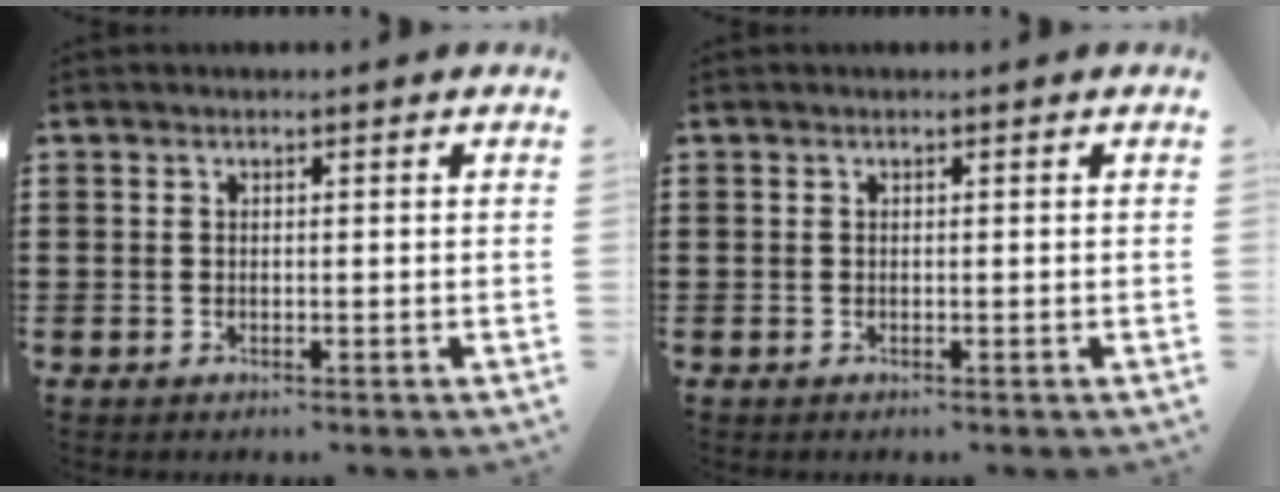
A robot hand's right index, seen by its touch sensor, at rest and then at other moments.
{"total": 0.0}